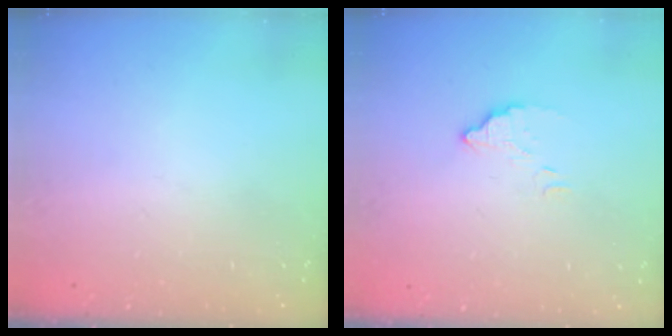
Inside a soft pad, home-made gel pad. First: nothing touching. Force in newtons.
{"total": 3.1, "press": 3.1, "slide": 0.2}